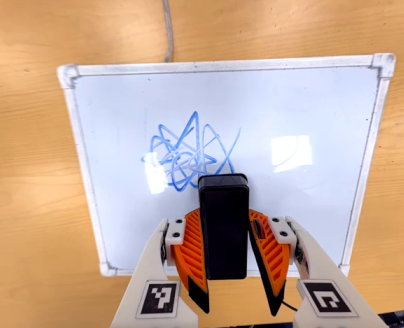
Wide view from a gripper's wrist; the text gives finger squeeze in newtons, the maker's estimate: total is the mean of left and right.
{"total": 5.9, "left": 5.5, "right": 6.2}